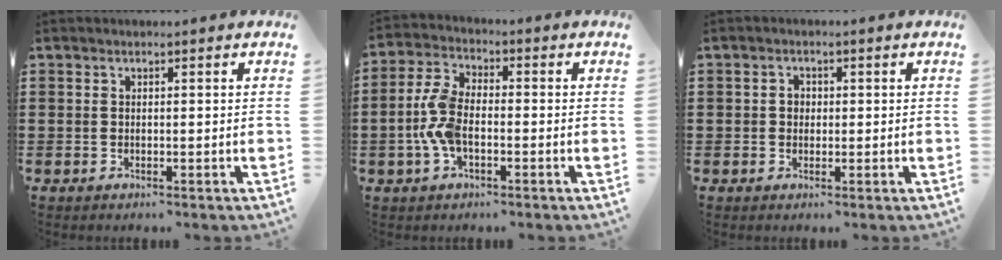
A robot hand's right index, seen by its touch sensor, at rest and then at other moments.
{"total": 7.0, "force": [-1.5, 3.9, 5.7], "torque": [-0.142, -0.002, -0.036]}
{"total": 1.5, "force": [0.0, 1.4, 0.7], "torque": [-0.016, 0.008, -0.001]}